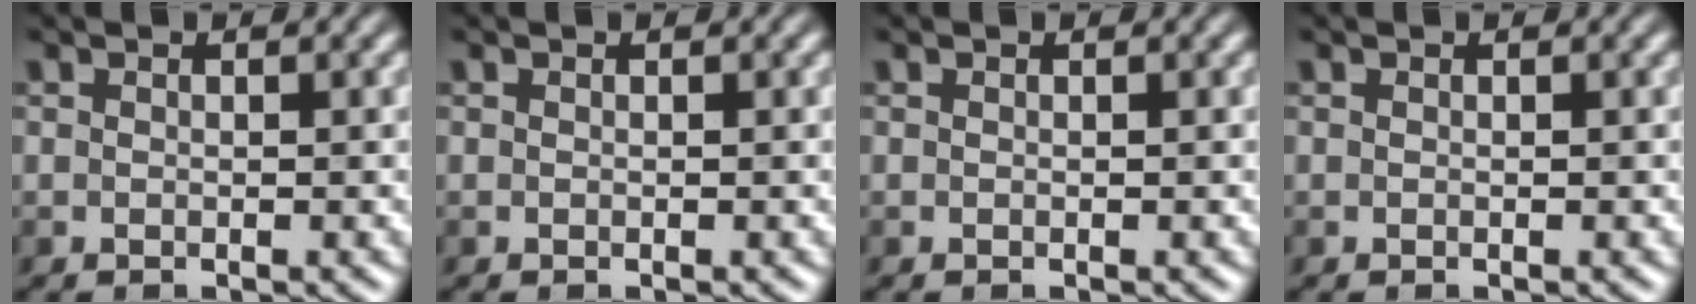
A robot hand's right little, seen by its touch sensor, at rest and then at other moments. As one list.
[{"total": 0.0}, {"total": 0.0}, {"total": 0.0}]